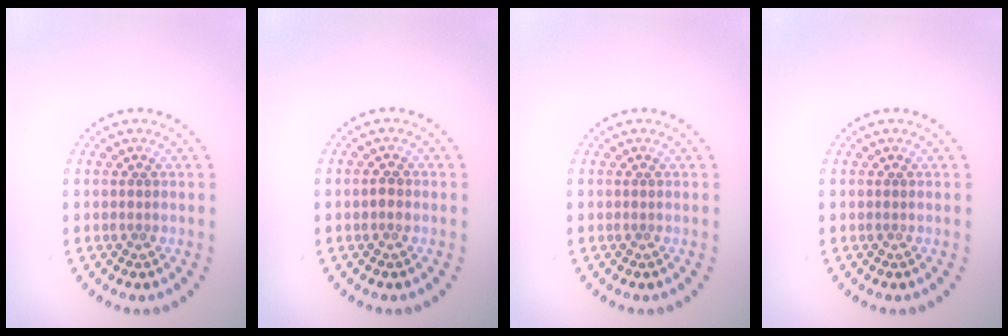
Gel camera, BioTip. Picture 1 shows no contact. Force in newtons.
{"total": 1.0, "press": 1.0, "slide": 0.2}
{"total": 0.0}
{"total": 0.0}